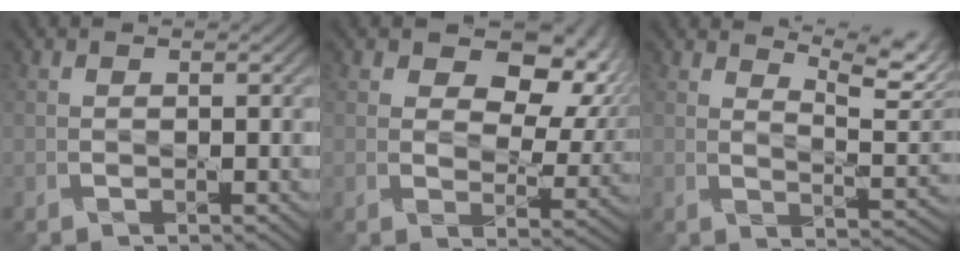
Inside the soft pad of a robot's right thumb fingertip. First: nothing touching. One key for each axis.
{"total": 9.1, "fx": 3.8, "fy": 5.7, "fz": 6.0, "tx": -0.084, "ty": 0.001, "tz": 0.052}
{"total": 7.0, "fx": 5.2, "fy": 1.4, "fz": 4.5, "tx": -0.082, "ty": 0.005, "tz": 0.076}